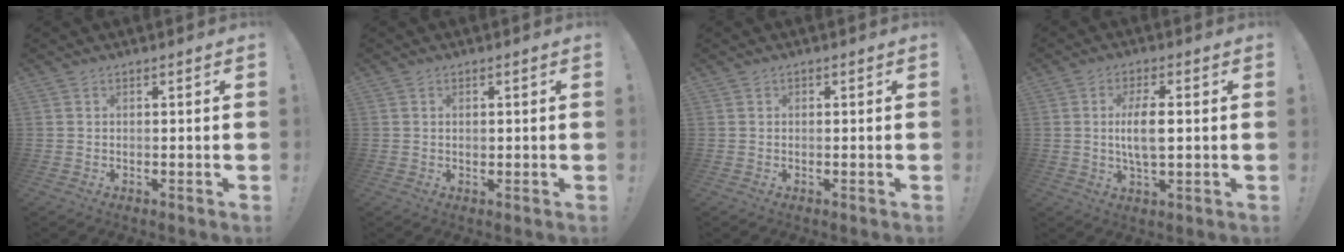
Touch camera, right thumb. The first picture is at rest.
{"total": 0.8, "force": [0.1, 0.5, 0.6], "torque": [-0.009, 0.000, 0.001]}
{"total": 0.5, "force": [-0.2, 0.4, 0.1], "torque": [-0.005, 0.003, -0.004]}
{"total": 7.9, "force": [0.3, 2.8, 7.4], "torque": [-0.142, -0.005, -0.002]}